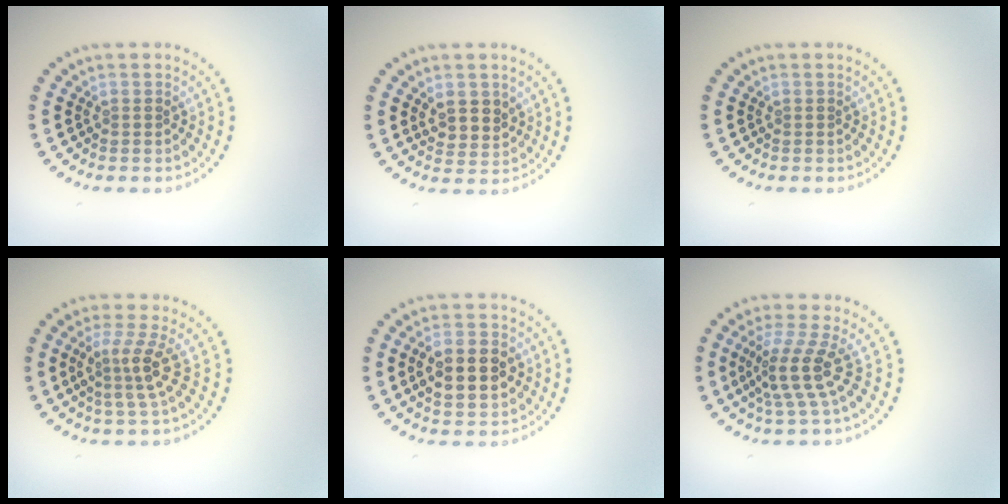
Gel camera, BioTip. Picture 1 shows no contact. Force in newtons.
{"total": 2.6, "press": 2.4, "slide": 1.0}
{"total": 0.0}
{"total": 3.1, "press": 2.3, "slide": 2.1}
{"total": 5.2, "press": 5.2, "slide": 0.4}
{"total": 3.8, "press": 2.7, "slide": 2.7}